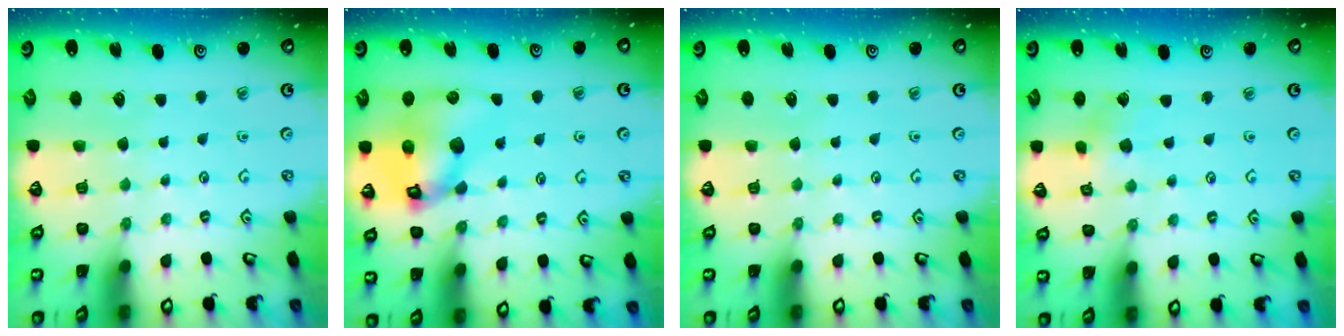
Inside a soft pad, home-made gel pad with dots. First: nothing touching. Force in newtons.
{"total": 14.8, "press": 14.7, "slide": 2.0}
{"total": 0.0}
{"total": 3.2, "press": 3.2, "slide": 0.3}